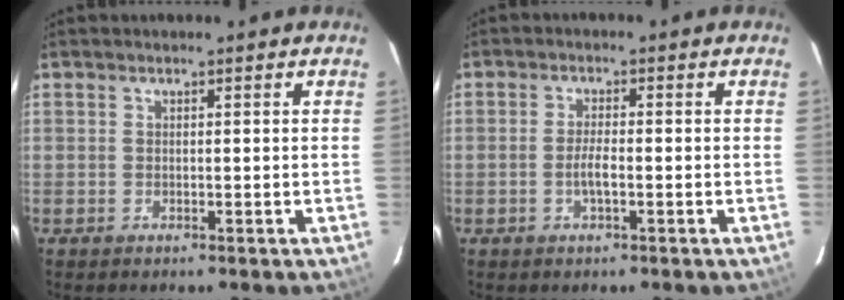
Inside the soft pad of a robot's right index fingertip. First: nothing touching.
{"total": 2.6, "force": [-1.0, 0.5, 2.4], "torque": [-0.048, -0.002, -0.018]}